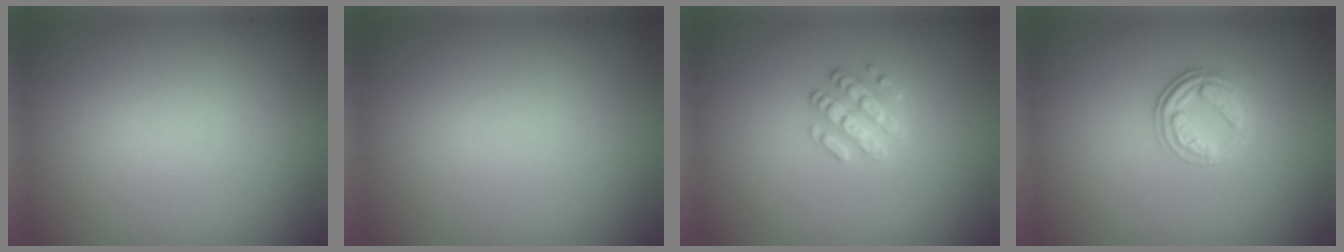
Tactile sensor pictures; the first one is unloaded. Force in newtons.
{"total": 0.0}
{"total": 2.5, "press": 2.4, "slide": 0.6}
{"total": 2.7, "press": 2.5, "slide": 0.9}